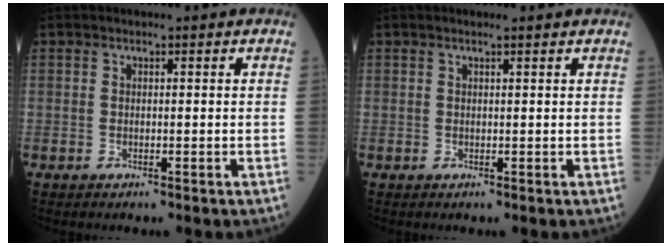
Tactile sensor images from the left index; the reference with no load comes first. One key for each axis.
{"total": 1.4, "fx": 1.0, "fy": -0.2, "fz": 0.9, "tx": -0.015, "ty": 0.007, "tz": 0.015}